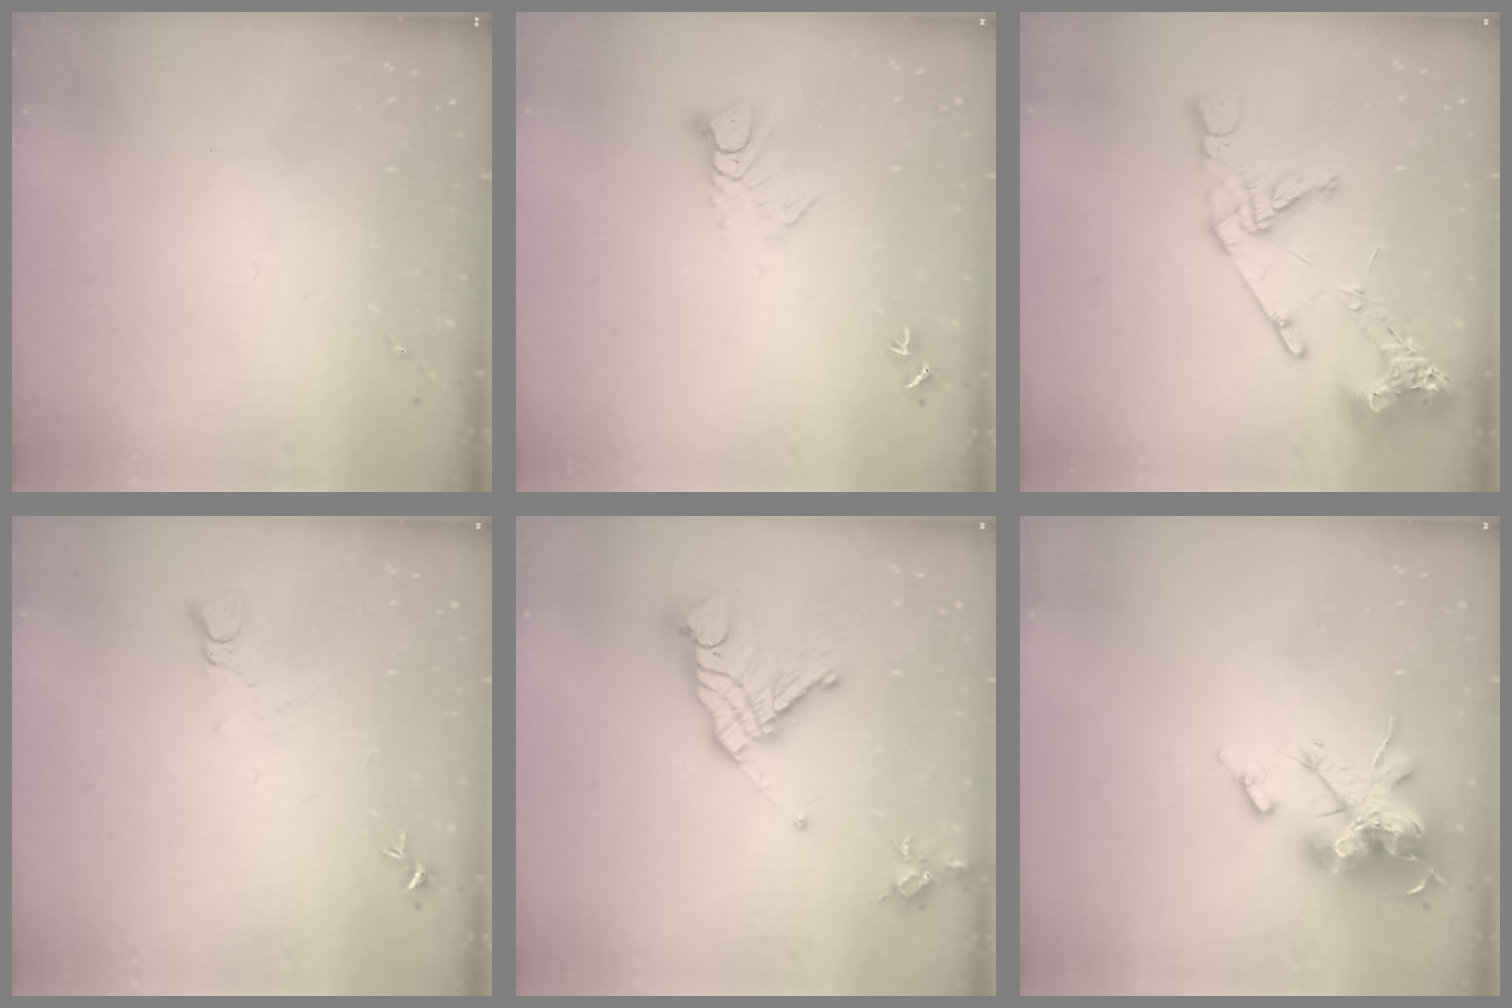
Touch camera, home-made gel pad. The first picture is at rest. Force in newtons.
{"total": 5.5, "press": 5.5, "slide": 0.4}
{"total": 15.7, "press": 15.5, "slide": 1.9}
{"total": 3.3, "press": 3.3, "slide": 0.3}
{"total": 17.6, "press": 17.5, "slide": 1.9}
{"total": 19.6, "press": 19.6, "slide": 0.1}